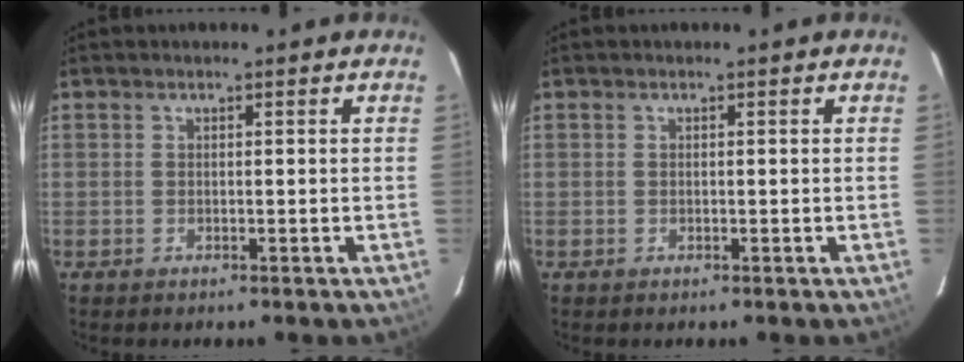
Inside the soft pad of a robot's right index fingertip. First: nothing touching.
{"total": 0.0}